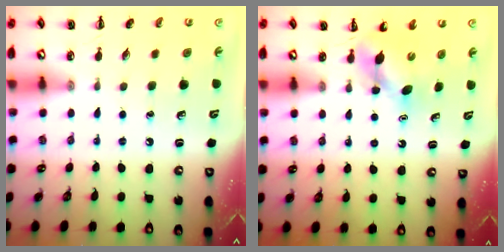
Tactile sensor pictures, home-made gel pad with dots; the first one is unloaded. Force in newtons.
{"total": 4.5, "press": 4.4, "slide": 0.5}